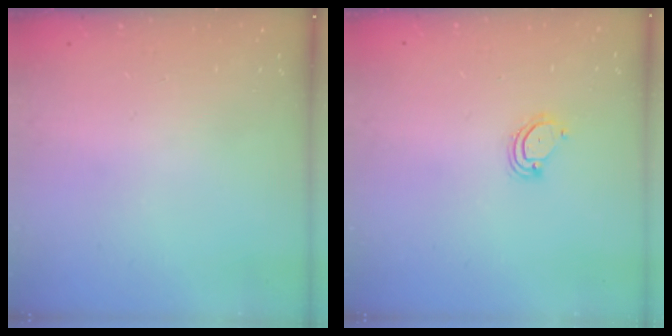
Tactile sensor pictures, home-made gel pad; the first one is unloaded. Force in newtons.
{"total": 4.4, "press": 4.4, "slide": 0.3}